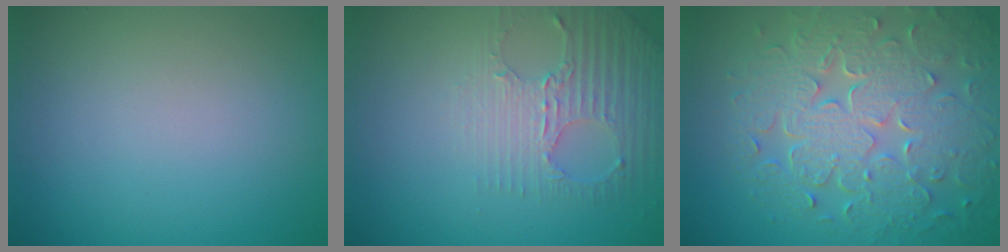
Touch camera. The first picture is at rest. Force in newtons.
{"total": 2.9, "press": 2.7, "slide": 1.1}
{"total": 8.5, "press": 6.1, "slide": 5.9}